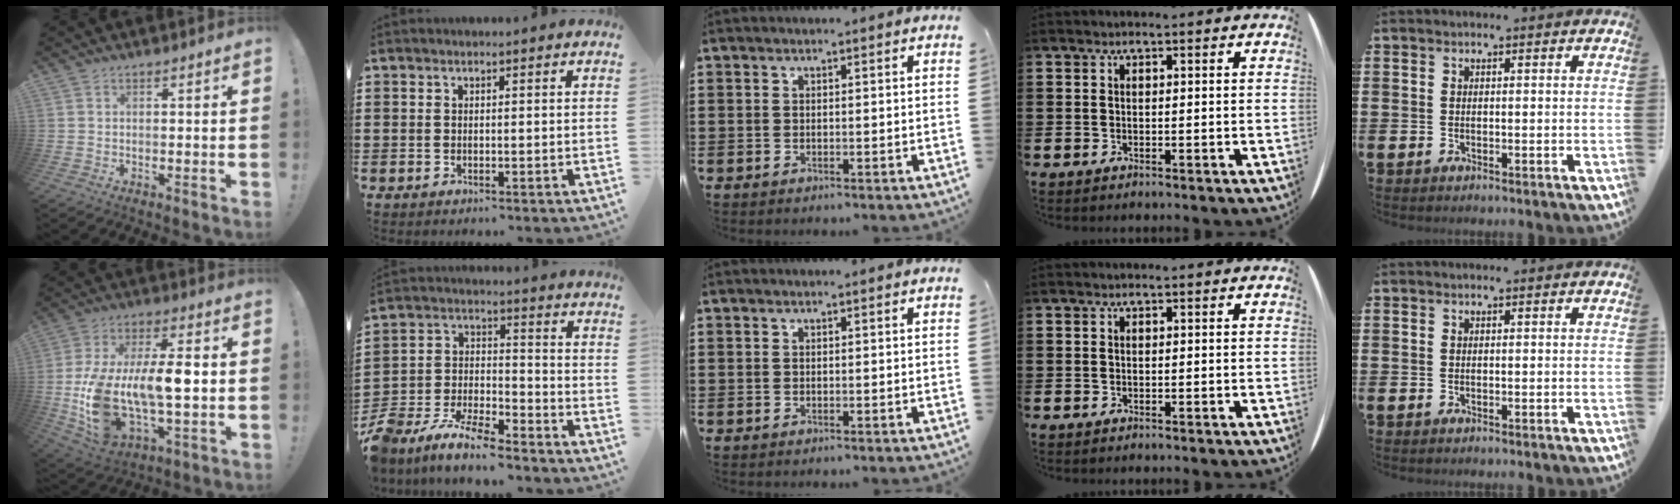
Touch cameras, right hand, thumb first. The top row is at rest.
{"thumb": {"total": 20.2, "force": [-2.0, 9.8, 17.6], "torque": [-0.354, -0.006, -0.024]}, "index": {"total": 7.6, "force": [-7.1, 1.6, 2.2], "torque": [-0.061, 0.002, -0.143]}}